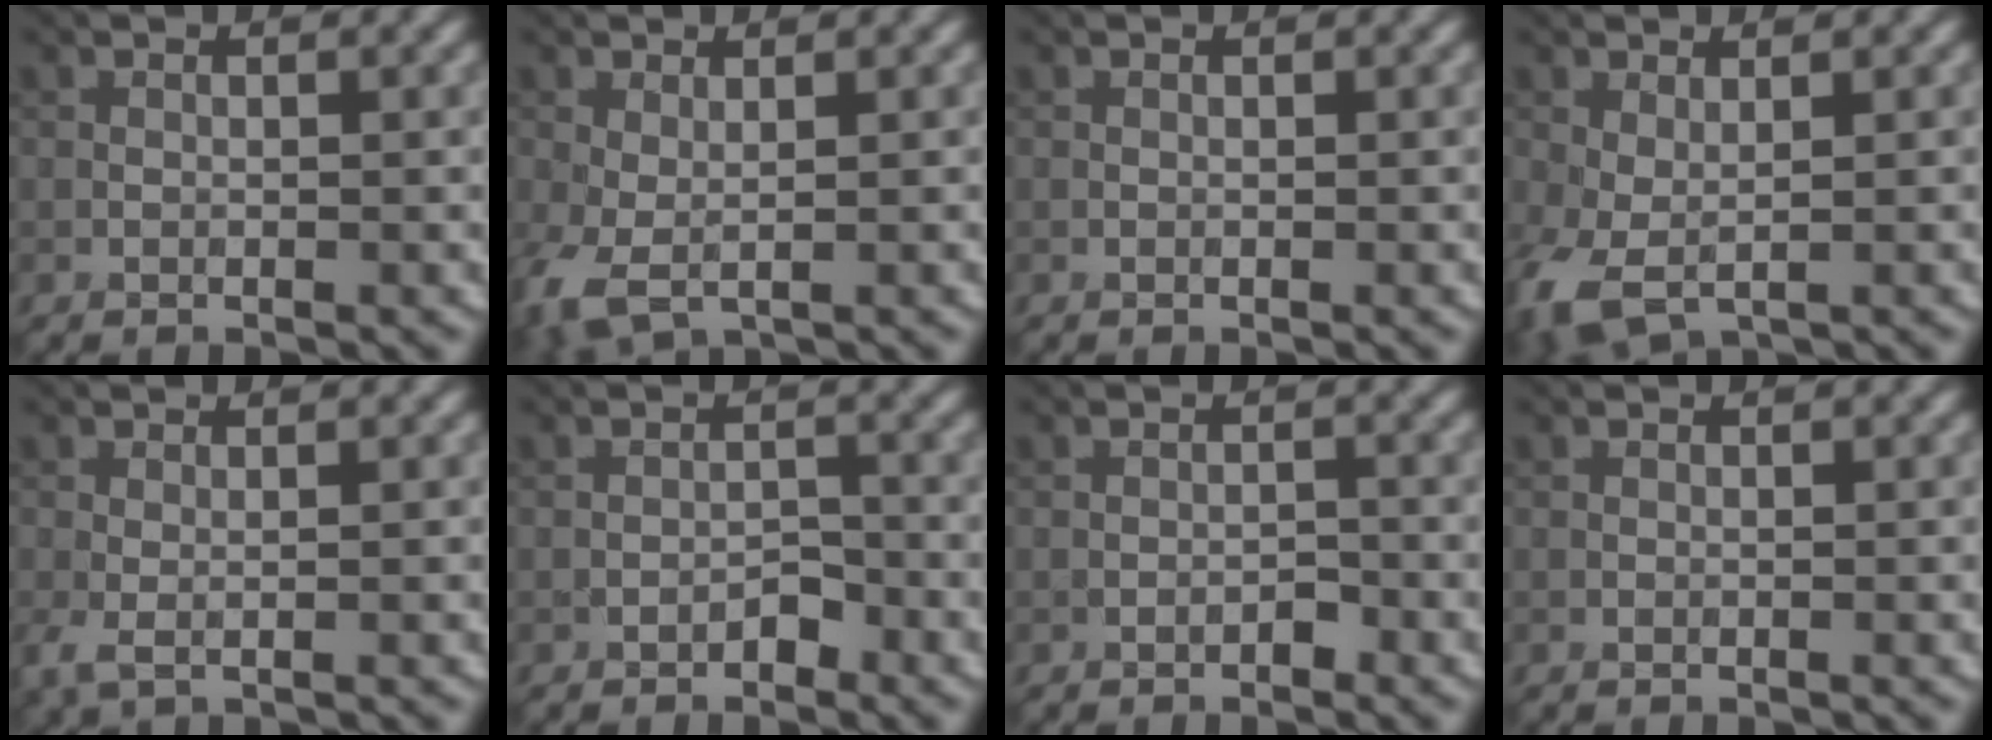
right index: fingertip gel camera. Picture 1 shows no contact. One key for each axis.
{"total": 3.1, "fx": -0.5, "fy": 1.7, "fz": 2.5, "tx": -0.072, "ty": -0.006, "tz": -0.011}
{"total": 0.0}
{"total": 3.8, "fx": -0.7, "fy": 2.2, "fz": 3.0, "tx": -0.083, "ty": -0.006, "tz": -0.013}
{"total": 1.5, "fx": -0.2, "fy": 0.6, "fz": 1.3, "tx": -0.038, "ty": -0.003, "tz": -0.007}
{"total": 1.3, "fx": -0.9, "fy": 0.7, "fz": 0.6, "tx": -0.007, "ty": 0.005, "tz": -0.016}
{"total": 0.8, "fx": -0.6, "fy": 0.4, "fz": 0.4, "tx": -0.005, "ty": 0.002, "tz": -0.011}
{"total": 0.0}